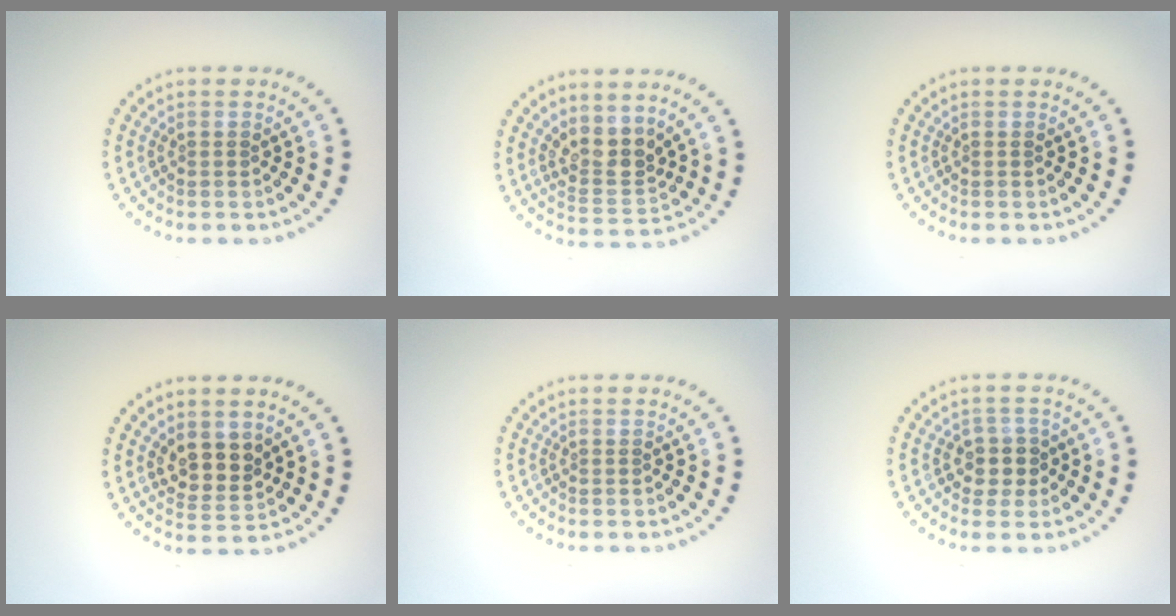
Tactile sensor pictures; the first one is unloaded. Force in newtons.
{"total": 3.1, "press": 2.5, "slide": 1.9}
{"total": 0.0}
{"total": 3.0, "press": 2.6, "slide": 1.4}
{"total": 0.0}
{"total": 2.4, "press": 2.1, "slide": 1.1}